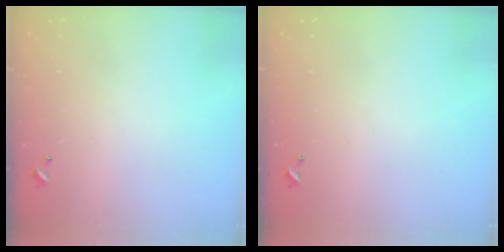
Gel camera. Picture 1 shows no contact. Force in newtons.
{"total": 0.0}